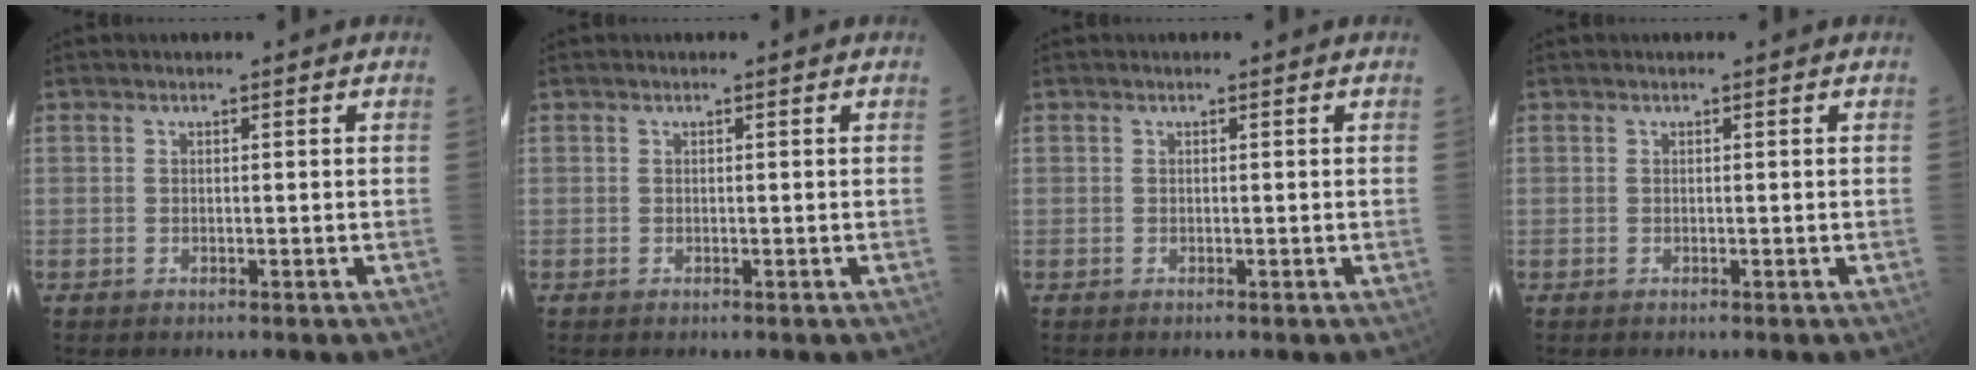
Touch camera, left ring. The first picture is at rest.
{"total": 0.0}
{"total": 0.0}
{"total": 0.0}